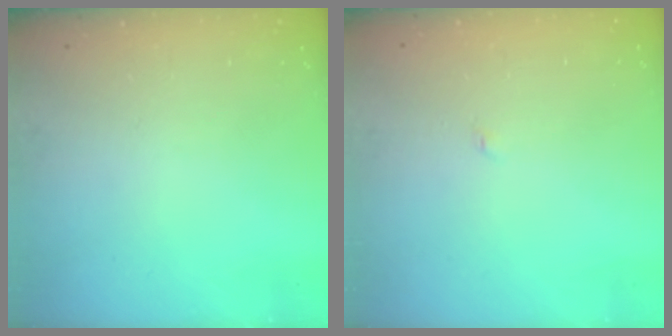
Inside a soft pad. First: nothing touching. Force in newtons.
{"total": 2.0, "press": 2.0, "slide": 0.2}